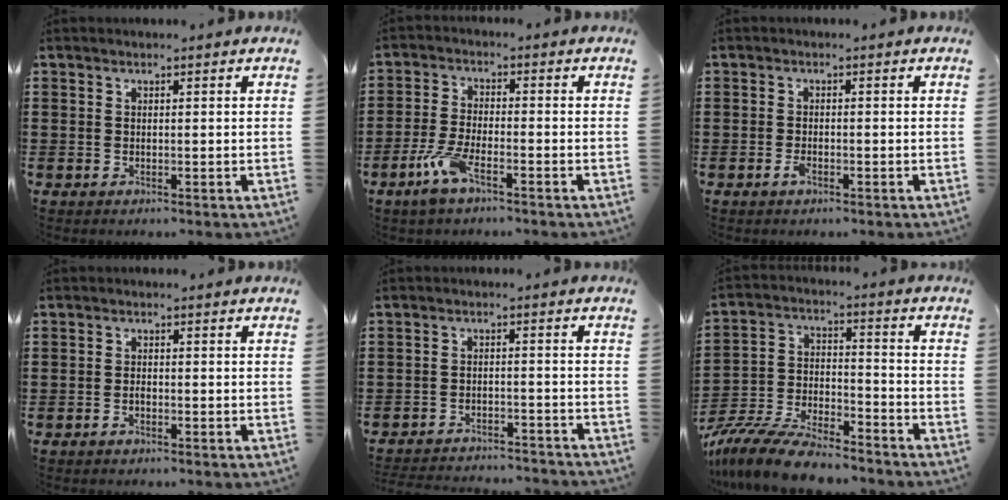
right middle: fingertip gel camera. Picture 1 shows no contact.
{"total": 5.9, "force": [-3.4, 1.5, 4.5], "torque": [-0.107, -0.007, -0.065]}
{"total": 1.6, "force": [-0.9, 0.6, 1.2], "torque": [-0.031, -0.003, -0.019]}
{"total": 1.1, "force": [-0.7, 0.4, 0.7], "torque": [-0.017, -0.003, -0.013]}
{"total": 3.3, "force": [-3.3, 0.0, 0.1], "torque": [-0.006, 0.002, -0.070]}
{"total": 10.3, "force": [-9.5, 1.4, 3.8], "torque": [-0.081, 0.017, -0.189]}